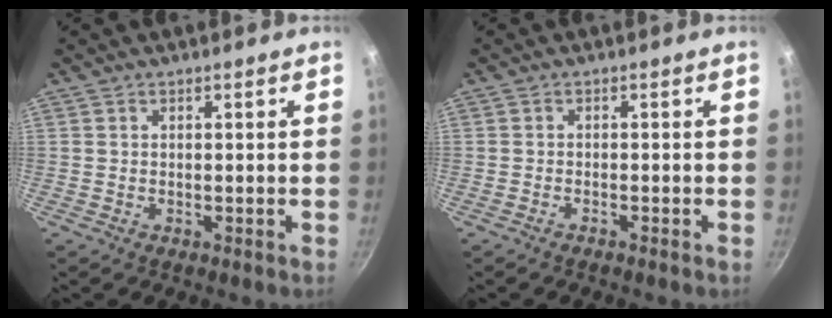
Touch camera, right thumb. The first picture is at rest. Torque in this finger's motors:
{"motor_torque": [-0.15, -0.69, -0.30, 0.26, 0.03]}